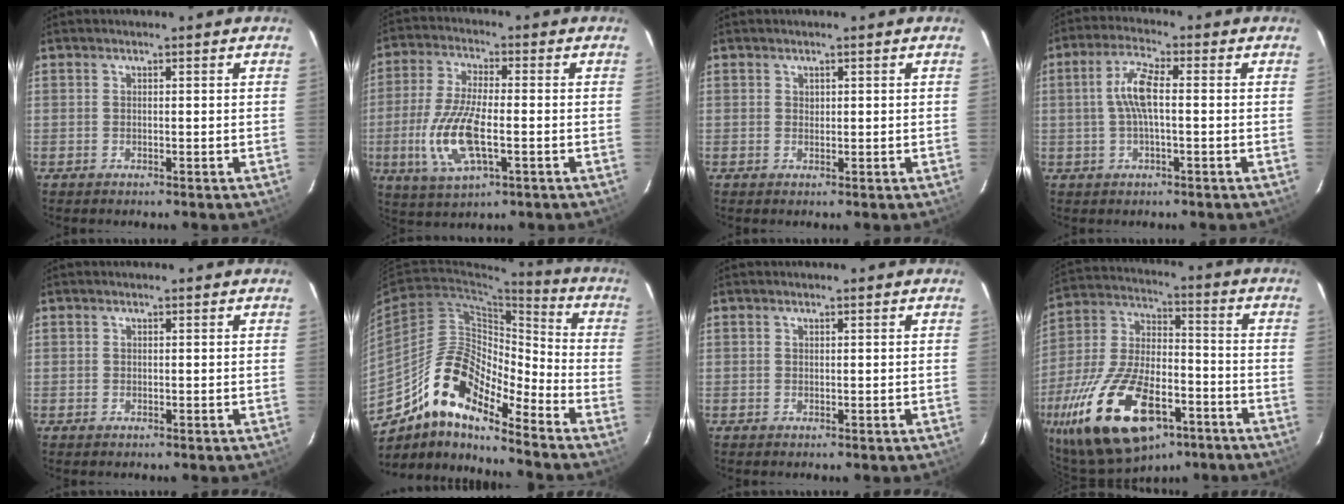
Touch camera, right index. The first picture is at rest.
{"total": 12.6, "force": [-3.0, 4.4, 11.5], "torque": [-0.248, -0.009, -0.056]}
{"total": 0.5, "force": [0.3, 0.4, 0.1], "torque": [-0.001, 0.002, 0.006]}
{"total": 6.5, "force": [0.0, 1.6, 6.3], "torque": [-0.130, 0.012, -0.001]}
{"total": 0.6, "force": [-0.1, 0.5, -0.2], "torque": [0.006, -0.001, -0.002]}
{"total": 15.5, "force": [-11.1, 4.2, 9.9], "torque": [-0.169, 0.003, -0.217]}
{"total": 0.0}
{"total": 23.9, "force": [-13.4, 11.2, 16.2], "torque": [-0.331, -0.021, -0.221]}